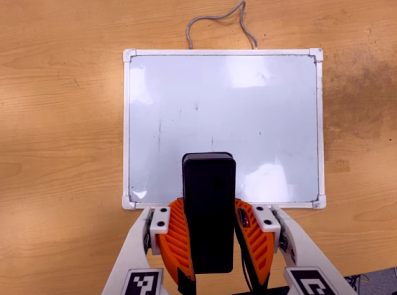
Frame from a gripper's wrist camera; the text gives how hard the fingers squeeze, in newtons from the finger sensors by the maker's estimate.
{"total": 6.6, "left": 5.7, "right": 7.5}